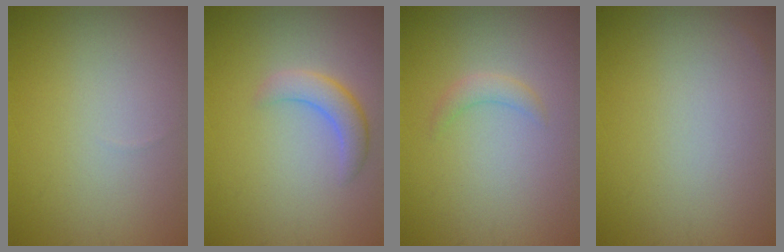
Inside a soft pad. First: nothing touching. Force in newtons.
{"total": 2.5, "press": 2.5, "slide": 0.1}
{"total": 1.2, "press": 1.2, "slide": 0.1}
{"total": 0.0}